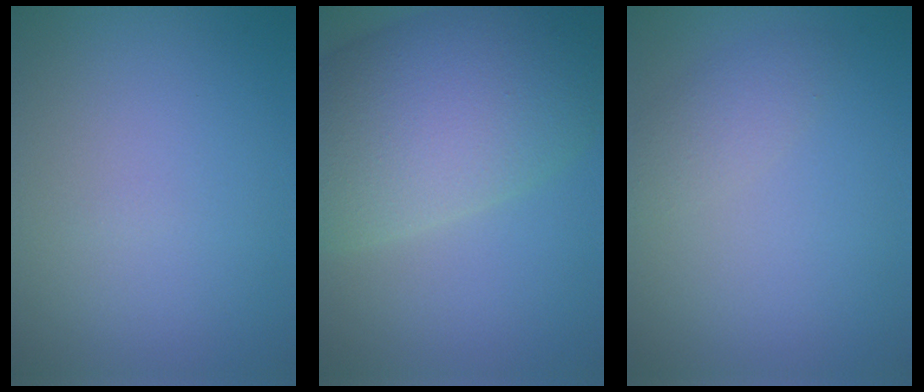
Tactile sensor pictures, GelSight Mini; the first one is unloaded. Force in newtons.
{"total": 12.6, "press": 12.6, "slide": 0.3}
{"total": 1.8, "press": 1.8, "slide": 0.1}